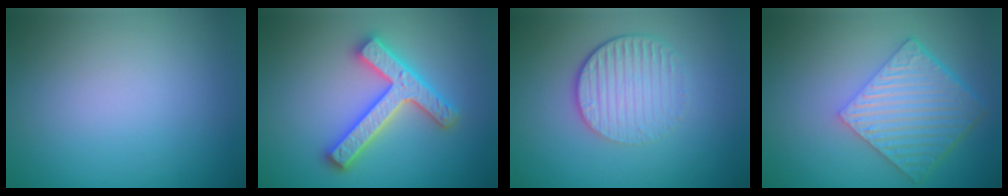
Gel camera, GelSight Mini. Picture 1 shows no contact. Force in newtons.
{"total": 4.8, "press": 4.7, "slide": 0.9}
{"total": 4.3, "press": 2.8, "slide": 3.2}
{"total": 6.9, "press": 5.0, "slide": 4.8}